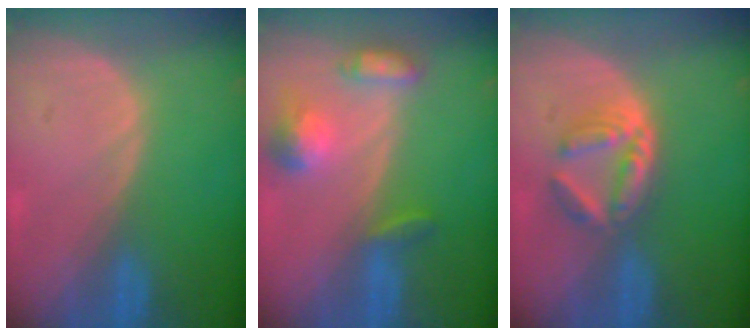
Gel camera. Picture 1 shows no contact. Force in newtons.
{"total": 5.9, "press": 5.8, "slide": 1.2}
{"total": 6.2, "press": 5.4, "slide": 3.2}